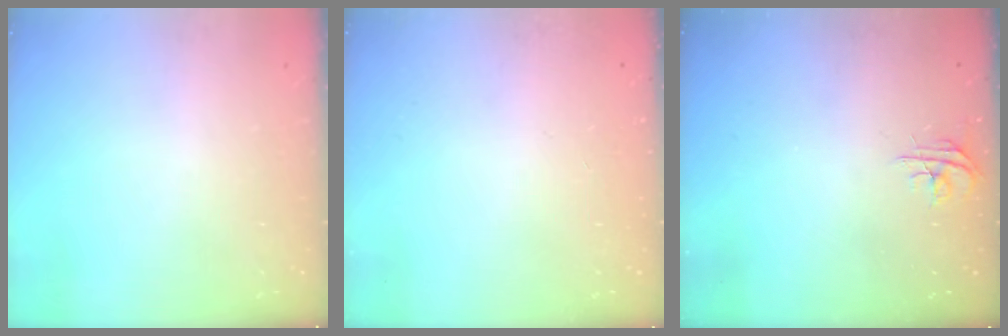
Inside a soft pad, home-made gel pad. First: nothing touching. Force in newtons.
{"total": 0.0}
{"total": 4.7, "press": 4.7, "slide": 0.3}